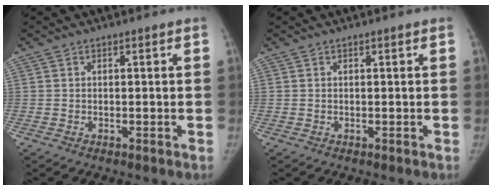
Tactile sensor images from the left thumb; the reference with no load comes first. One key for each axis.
{"total": 0.0}